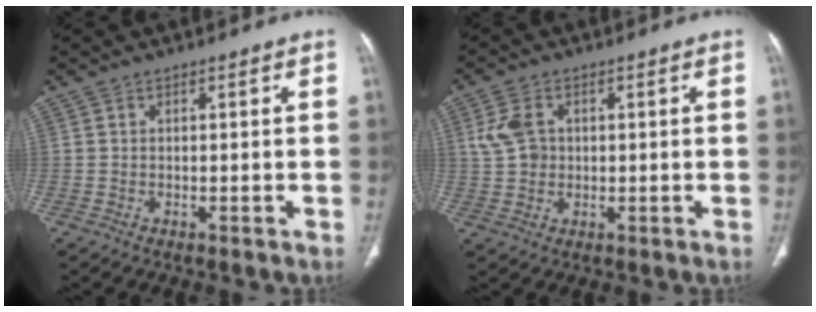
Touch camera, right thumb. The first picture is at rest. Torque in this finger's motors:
{"motor_torque": [-0.12, -0.29, -0.12, -0.20, -0.03]}